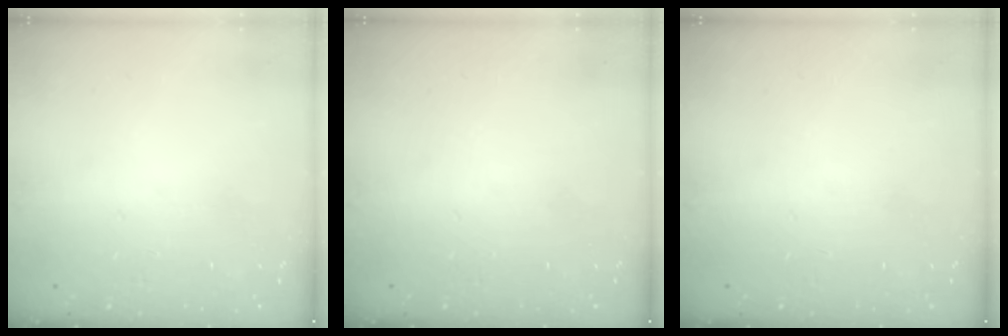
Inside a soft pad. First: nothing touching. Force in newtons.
{"total": 0.0}
{"total": 0.0}